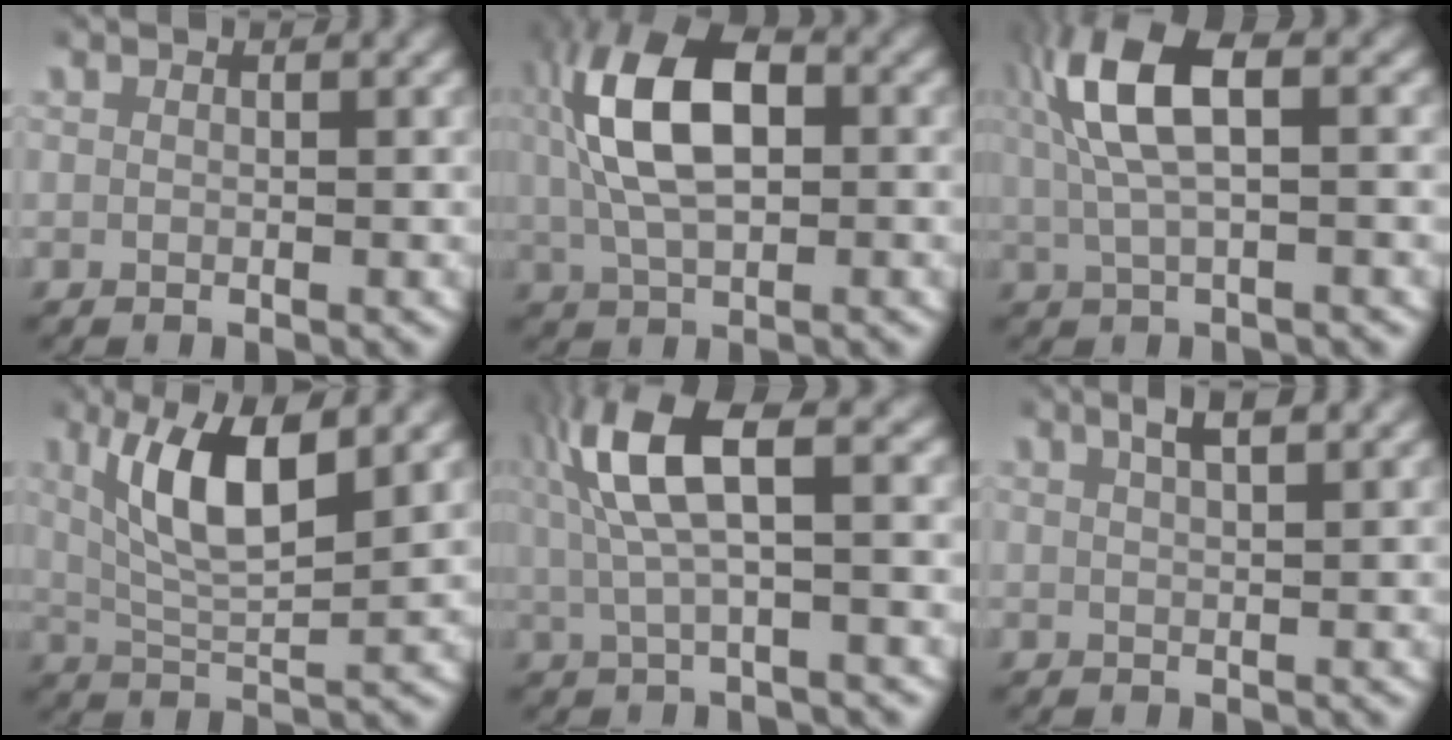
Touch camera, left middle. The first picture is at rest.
{"total": 10.1, "force": [1.8, 5.5, 8.3], "torque": [-0.169, 0.003, 0.031]}
{"total": 7.4, "force": [1.7, 3.3, 6.4], "torque": [-0.145, 0.004, 0.027]}
{"total": 6.0, "force": [2.4, 1.8, 5.2], "torque": [-0.099, -0.001, 0.046]}
{"total": 7.0, "force": [1.7, 2.6, 6.3], "torque": [-0.138, 0.009, 0.023]}
{"total": 3.0, "force": [2.1, 0.6, 2.1], "torque": [-0.036, 0.008, 0.033]}